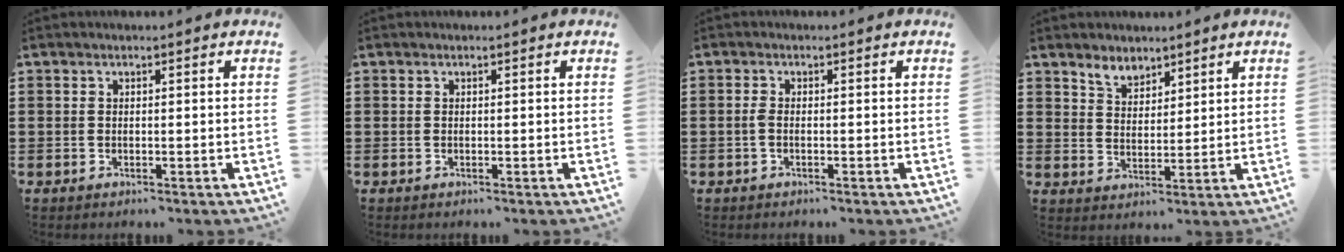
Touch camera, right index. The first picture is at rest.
{"total": 0.0}
{"total": 1.4, "force": [-0.4, 0.5, 1.3], "torque": [-0.033, -0.004, -0.010]}
{"total": 3.9, "force": [3.3, 2.0, 0.7], "torque": [-0.026, 0.006, 0.064]}